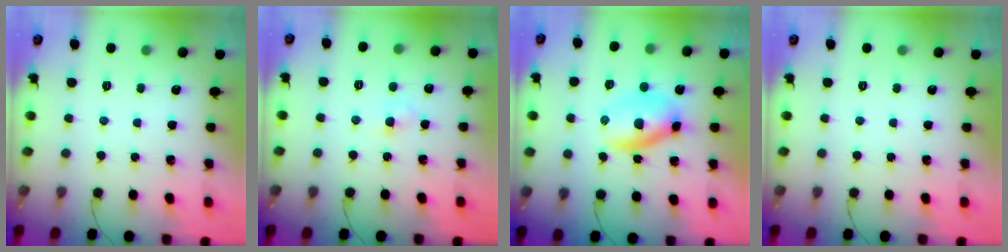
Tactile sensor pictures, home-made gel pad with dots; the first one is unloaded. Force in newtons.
{"total": 2.7, "press": 2.5, "slide": 1.1}
{"total": 5.6, "press": 5.5, "slide": 1.2}
{"total": 0.0}